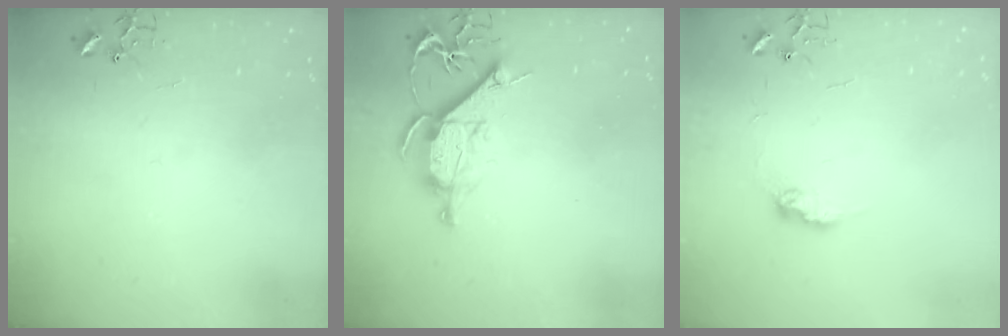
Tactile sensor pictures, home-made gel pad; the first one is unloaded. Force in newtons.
{"total": 10.0, "press": 10.0, "slide": 0.7}
{"total": 7.2, "press": 7.2, "slide": 0.3}